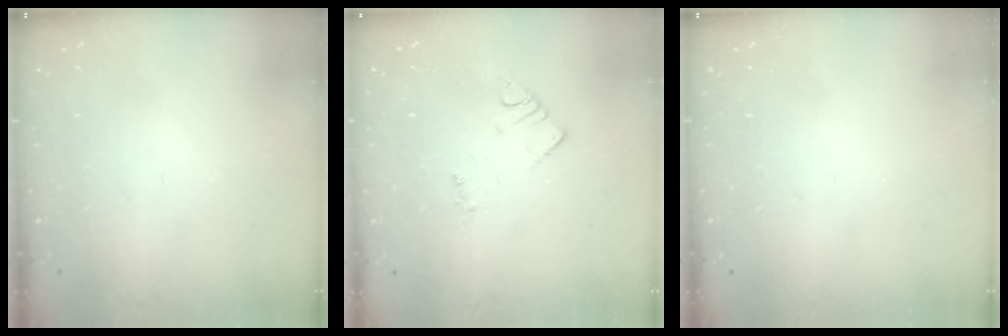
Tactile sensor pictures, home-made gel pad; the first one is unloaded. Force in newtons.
{"total": 2.9, "press": 2.9, "slide": 0.3}
{"total": 0.0}